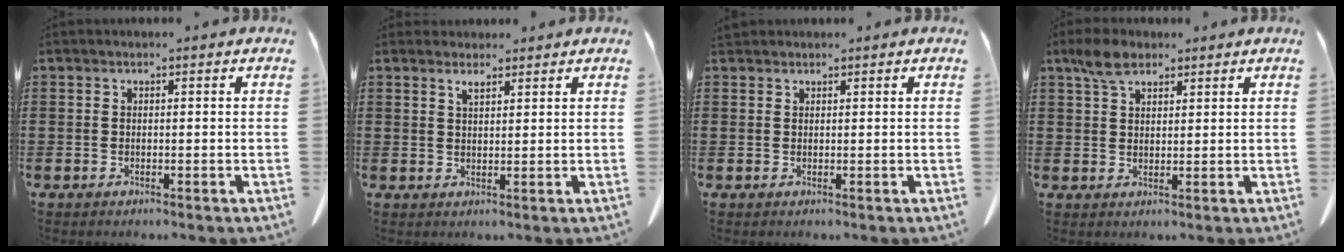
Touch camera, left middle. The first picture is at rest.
{"total": 2.0, "force": [1.7, 0.5, 1.0], "torque": [-0.014, -0.003, 0.031]}
{"total": 0.8, "force": [0.8, 0.2, 0.1], "torque": [-0.005, -0.001, 0.017]}
{"total": 4.3, "force": [2.8, 2.2, 2.3], "torque": [-0.055, 0.008, 0.053]}